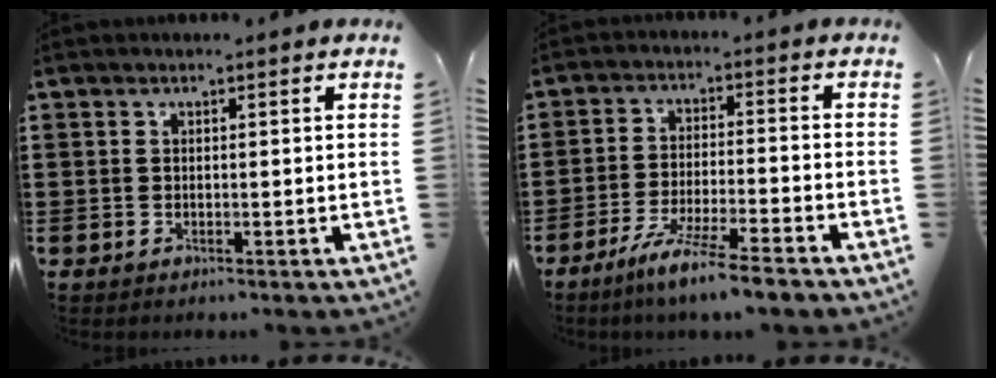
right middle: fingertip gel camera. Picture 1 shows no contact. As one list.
[{"total": 6.9, "force": [-5.8, -0.5, 3.7], "torque": [-0.075, -0.017, -0.109]}]